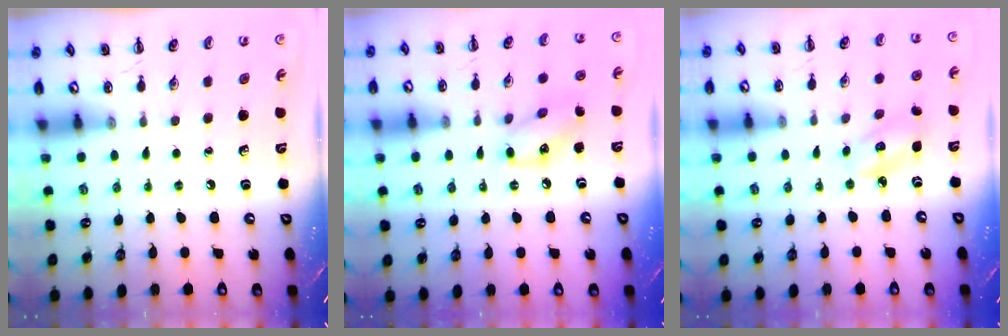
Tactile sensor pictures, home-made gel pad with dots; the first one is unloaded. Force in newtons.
{"total": 8.0, "press": 8.0, "slide": 0.4}
{"total": 2.9, "press": 2.8, "slide": 0.6}